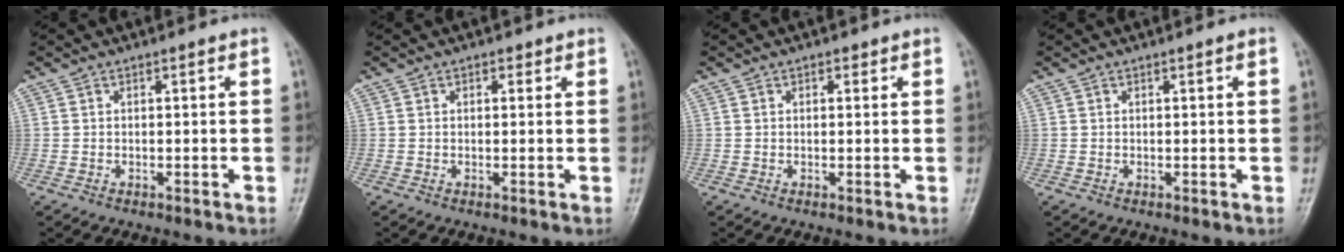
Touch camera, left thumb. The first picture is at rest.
{"total": 1.2, "force": [0.7, 0.8, 0.5], "torque": [0.004, -0.002, 0.005]}
{"total": 1.0, "force": [0.6, 0.7, 0.5], "torque": [0.002, -0.002, 0.004]}
{"total": 0.5, "force": [0.2, 0.0, 0.5], "torque": [-0.008, 0.001, 0.002]}